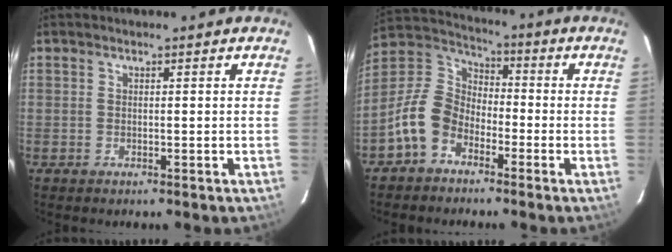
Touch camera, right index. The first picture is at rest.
{"total": 10.3, "force": [-5.7, 7.0, 5.0], "torque": [-0.111, 0.025, -0.117]}